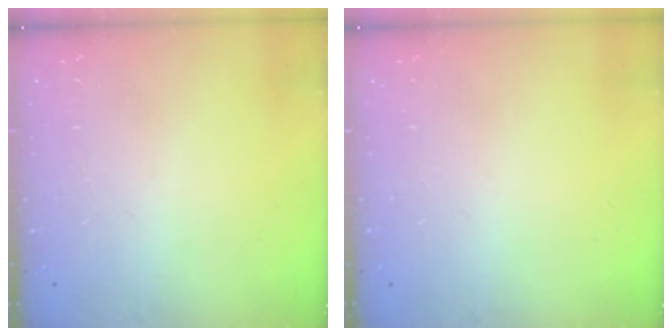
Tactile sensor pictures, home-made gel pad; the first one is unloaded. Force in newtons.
{"total": 0.0}